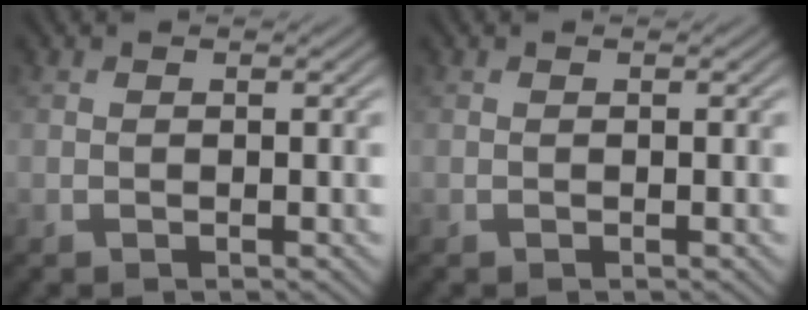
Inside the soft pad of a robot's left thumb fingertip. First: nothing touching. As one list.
[{"total": 0.0}]